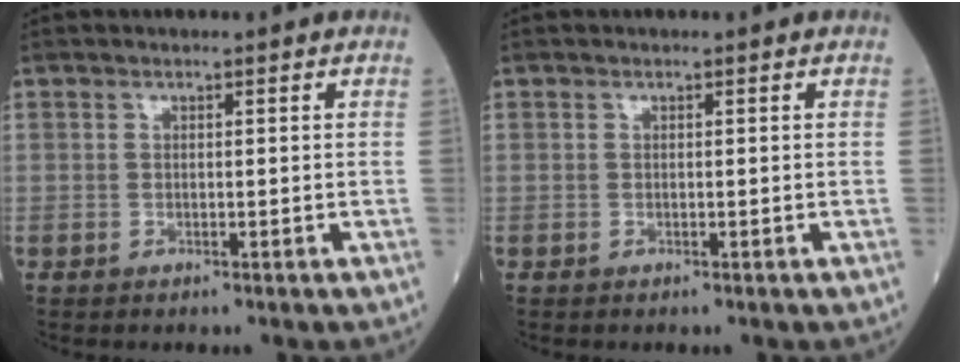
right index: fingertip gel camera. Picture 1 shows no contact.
{"total": 0.0}